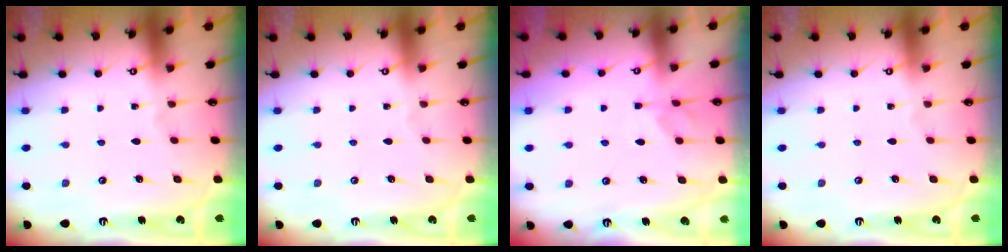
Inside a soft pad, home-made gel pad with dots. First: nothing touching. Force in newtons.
{"total": 0.0}
{"total": 0.9, "press": 0.7, "slide": 0.6}
{"total": 0.0}